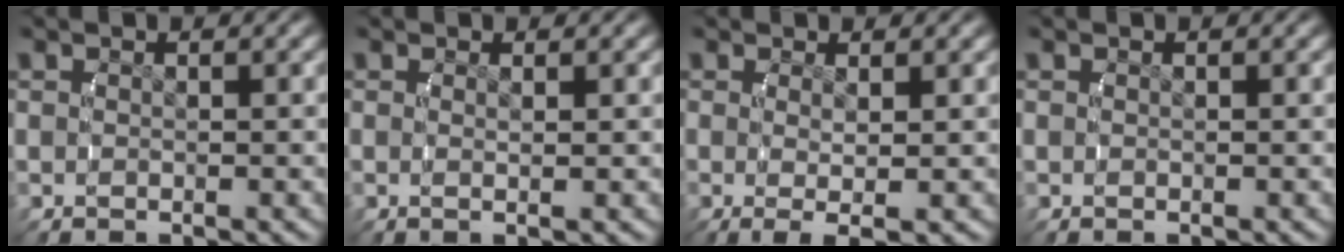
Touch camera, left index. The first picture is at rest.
{"total": 0.9, "force": [0.2, -0.2, 0.8], "torque": [-0.023, -0.004, 0.006]}
{"total": 3.2, "force": [-1.4, 0.7, 2.8], "torque": [-0.059, -0.020, -0.010]}
{"total": 0.0}